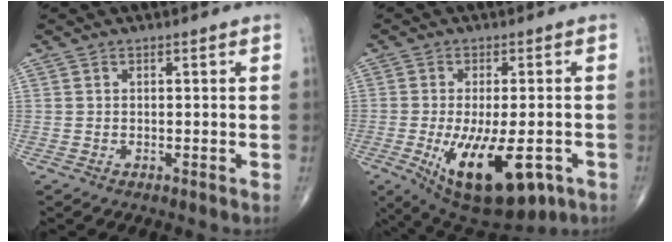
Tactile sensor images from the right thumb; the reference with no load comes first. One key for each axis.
{"total": 17.4, "fx": -6.6, "fy": 7.3, "fz": 14.4, "tx": -0.227, "ty": -0.012, "tz": -0.080}